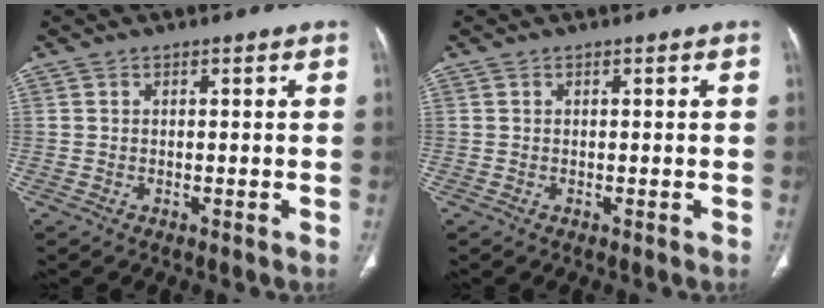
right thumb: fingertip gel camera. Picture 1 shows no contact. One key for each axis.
{"total": 0.0}